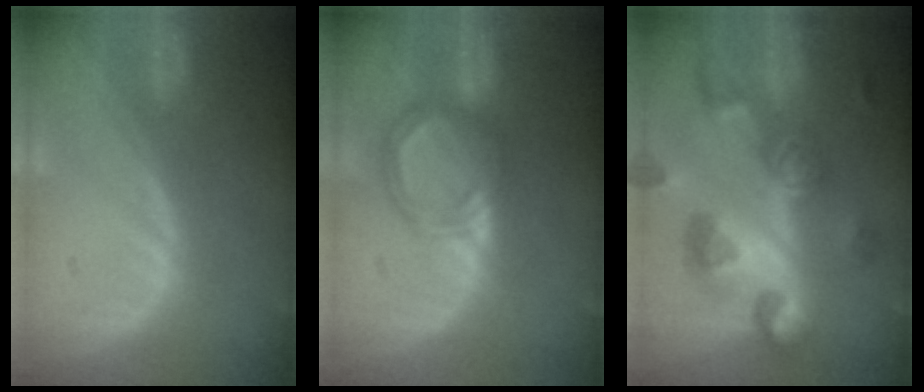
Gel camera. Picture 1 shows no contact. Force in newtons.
{"total": 5.4, "press": 5.3, "slide": 1.0}
{"total": 11.1, "press": 10.0, "slide": 4.9}